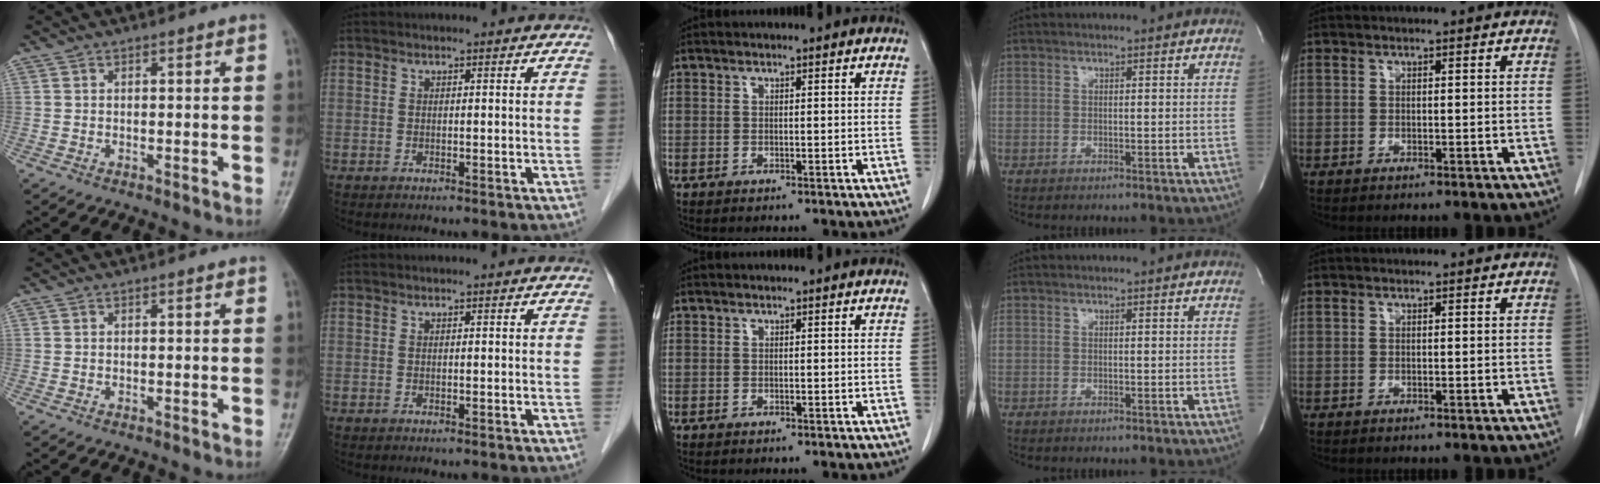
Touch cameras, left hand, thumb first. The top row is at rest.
{}